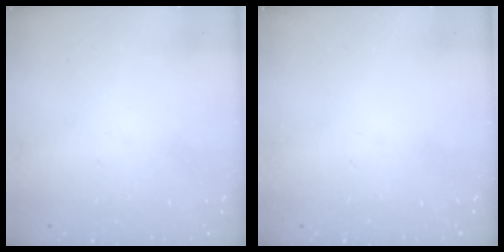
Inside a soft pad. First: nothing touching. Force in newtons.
{"total": 0.0}